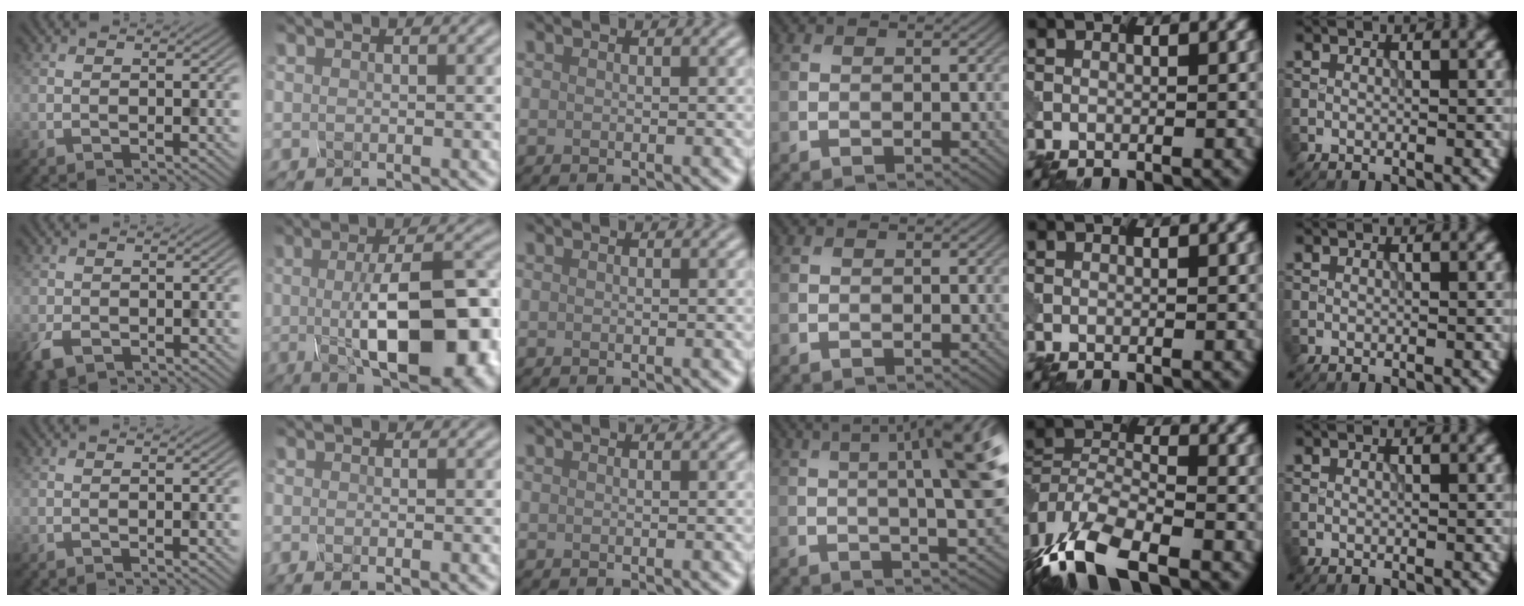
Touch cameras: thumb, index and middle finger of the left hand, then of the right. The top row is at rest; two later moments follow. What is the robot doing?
{"motion": "squeeze", "object": "hand grip exerciser"}